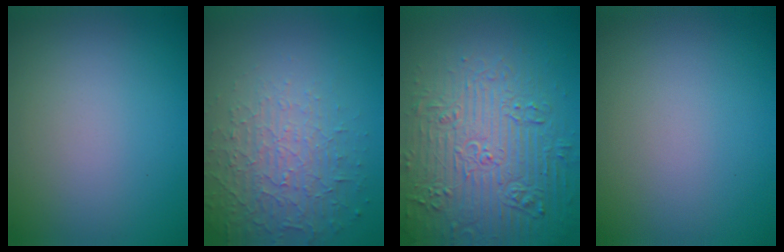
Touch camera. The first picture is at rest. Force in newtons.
{"total": 4.9, "press": 3.2, "slide": 3.7}
{"total": 7.9, "press": 7.6, "slide": 2.0}
{"total": 0.0}